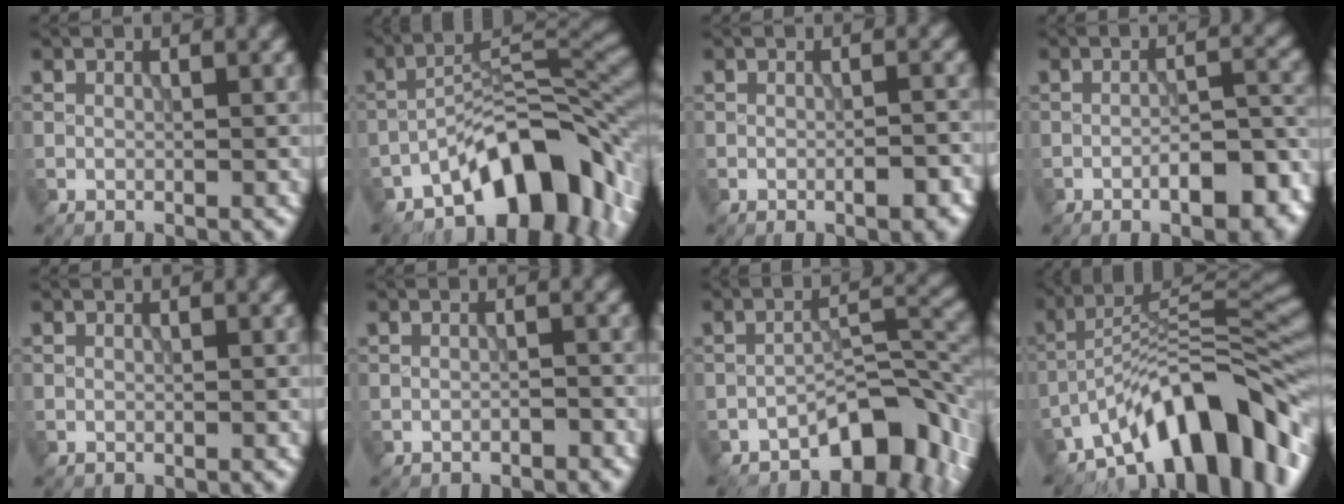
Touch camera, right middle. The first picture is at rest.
{"total": 11.2, "force": [-6.5, 5.0, 7.6], "torque": [-0.090, 0.010, -0.124]}
{"total": 2.3, "force": [-0.9, 0.6, 2.0], "torque": [-0.025, 0.004, -0.012]}
{"total": 6.7, "force": [-3.4, 2.3, 5.3], "torque": [-0.070, 0.007, -0.047]}
{"total": 0.0}
{"total": 0.8, "force": [-0.7, 0.2, 0.3], "torque": [-0.004, 0.004, -0.015]}
{"total": 7.4, "force": [-4.7, 3.1, 4.8], "torque": [-0.051, 0.010, -0.077]}
{"total": 12.6, "force": [-8.1, 4.5, 8.5], "torque": [-0.113, 0.024, -0.150]}